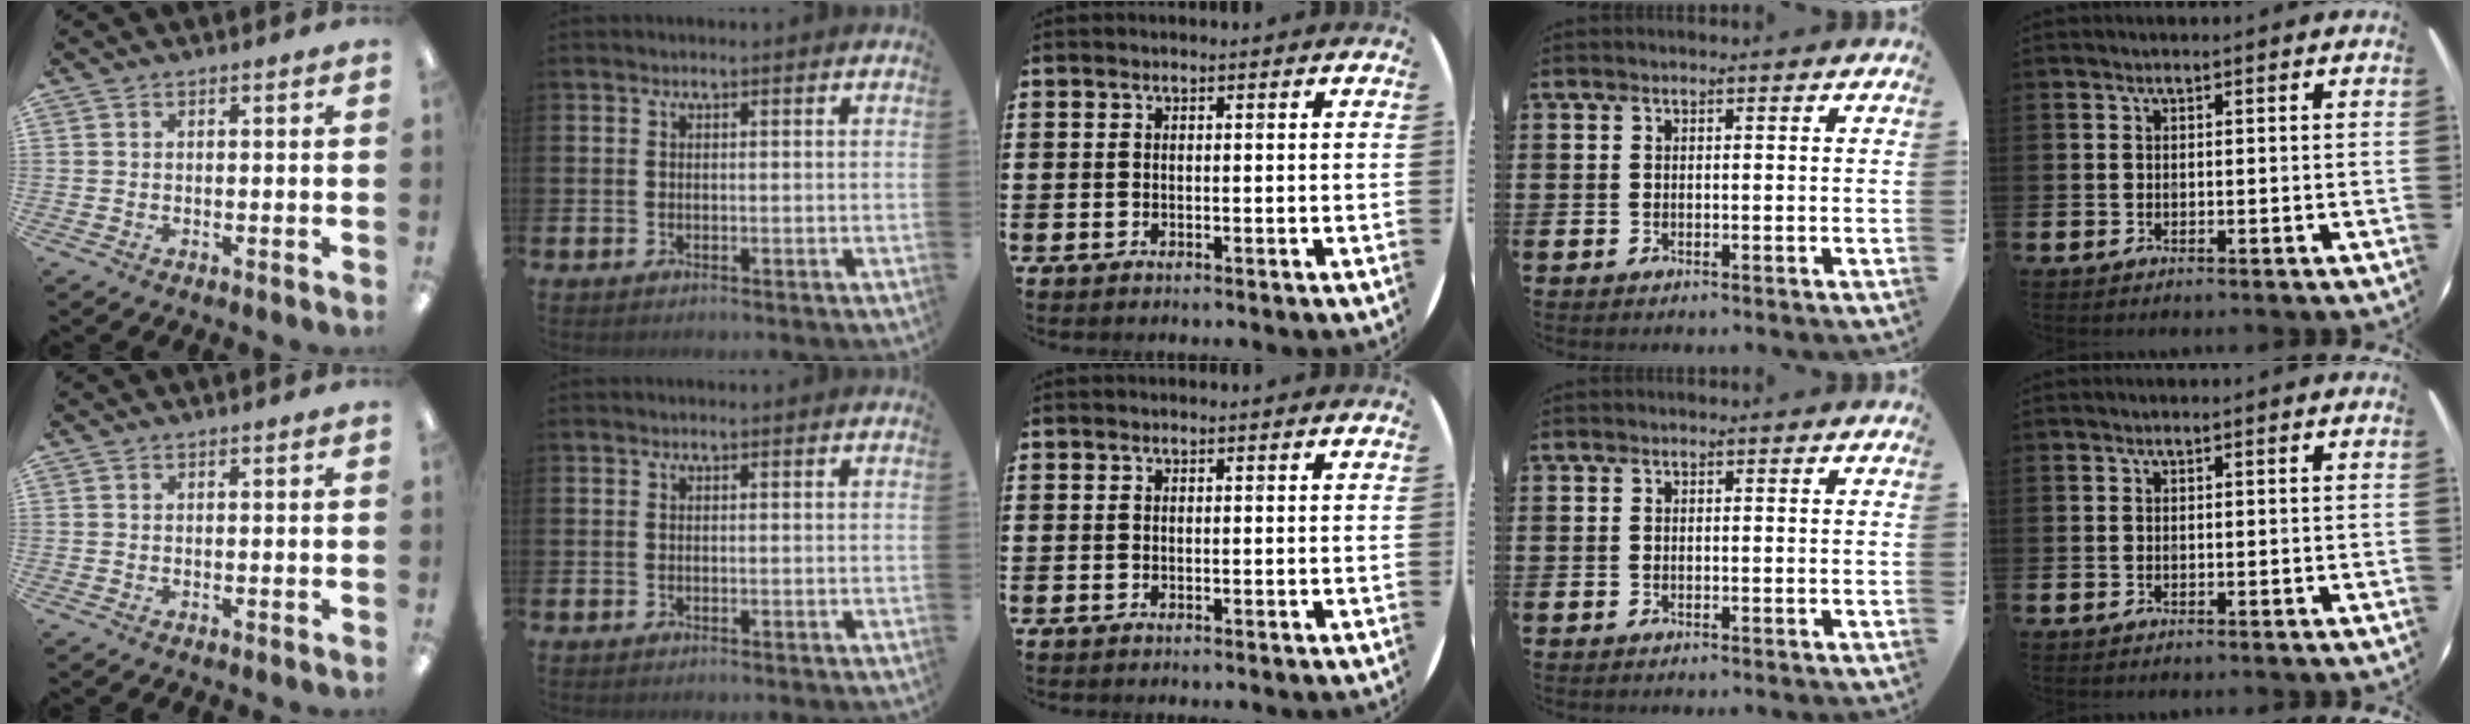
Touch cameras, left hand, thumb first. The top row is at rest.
{}